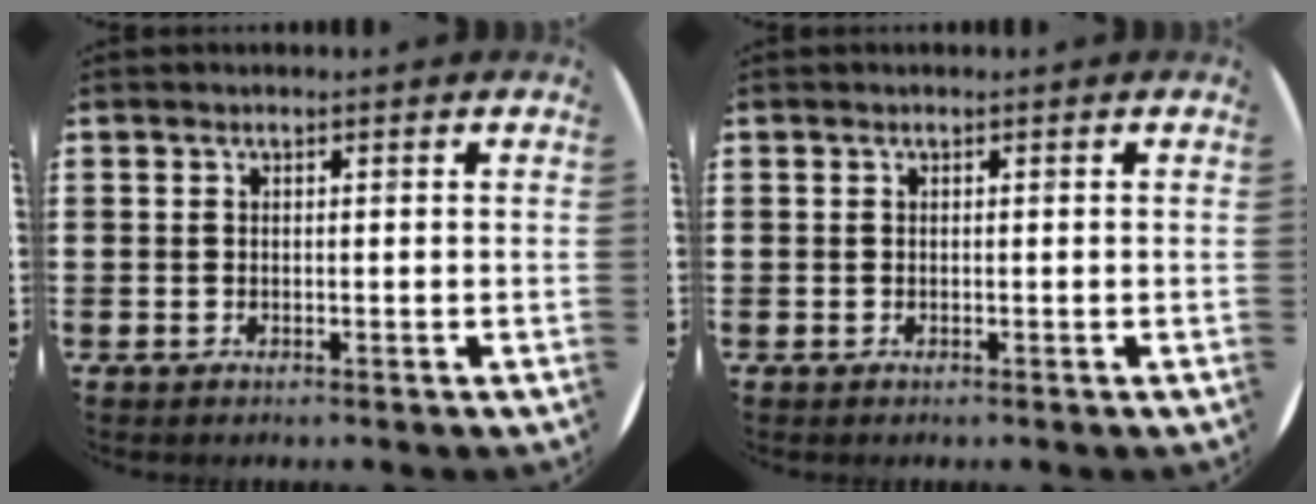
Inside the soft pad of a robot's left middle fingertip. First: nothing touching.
{"total": 0.0}